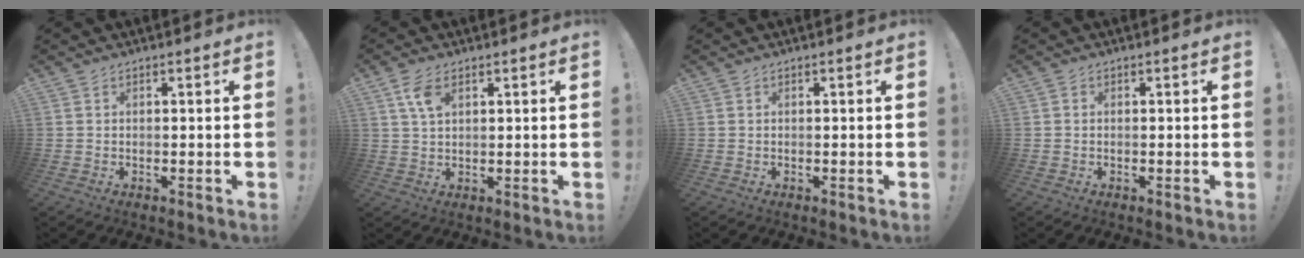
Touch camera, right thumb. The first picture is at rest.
{"total": 5.5, "force": [2.7, 2.7, 3.9], "torque": [-0.068, -0.008, 0.048]}
{"total": 0.0}
{"total": 0.0}